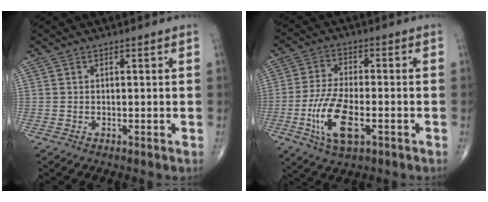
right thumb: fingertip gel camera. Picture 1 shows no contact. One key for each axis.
{"total": 11.3, "fx": -3.7, "fy": 4.8, "fz": 9.5, "tx": -0.196, "ty": 0.007, "tz": -0.068}